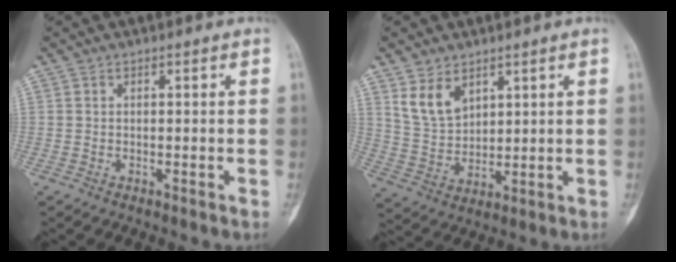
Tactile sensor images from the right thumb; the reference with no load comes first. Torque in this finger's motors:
{"motor_torque": [-0.26, 0.27, 0.08, 0.03, 0.03]}